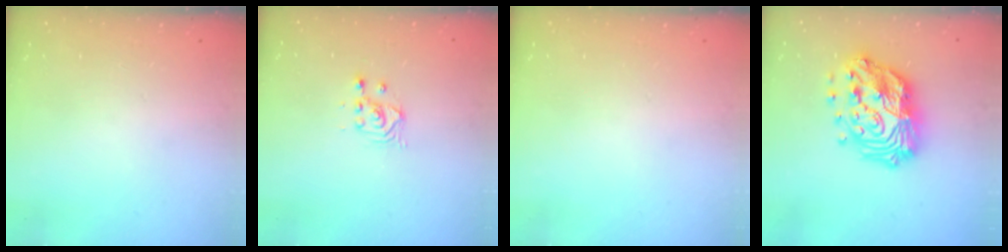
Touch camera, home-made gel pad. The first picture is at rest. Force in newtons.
{"total": 2.5, "press": 2.5, "slide": 0.2}
{"total": 0.0}
{"total": 20.7, "press": 20.7, "slide": 1.9}